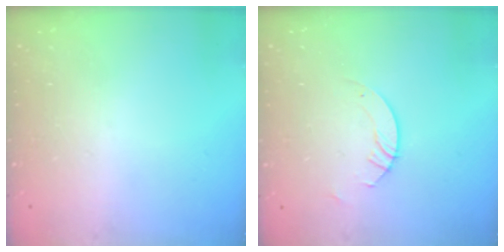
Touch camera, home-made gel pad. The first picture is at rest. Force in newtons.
{"total": 3.0, "press": 3.0, "slide": 0.3}